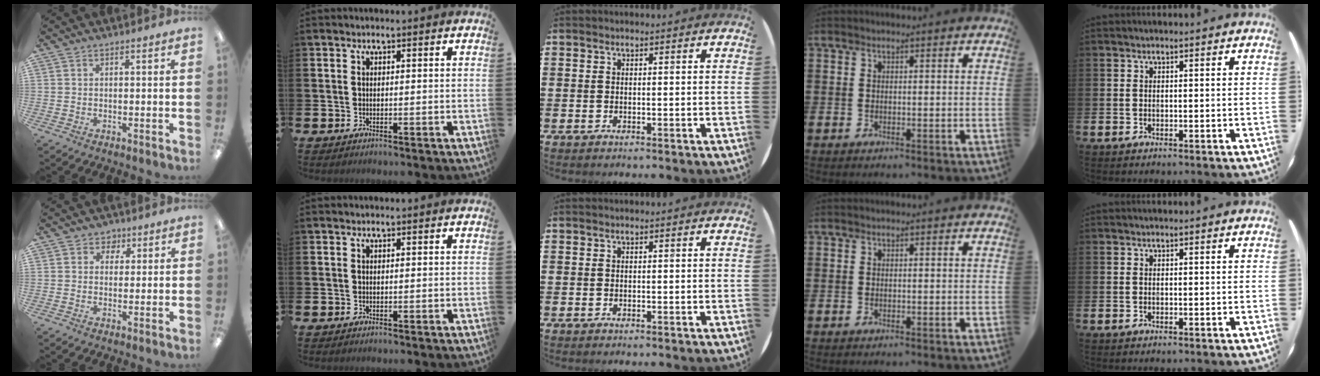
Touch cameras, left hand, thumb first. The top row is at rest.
{"thumb": {"total": 3.2, "force": [1.6, 2.7, 0.7], "torque": [-0.006, 0.000, 0.026]}}